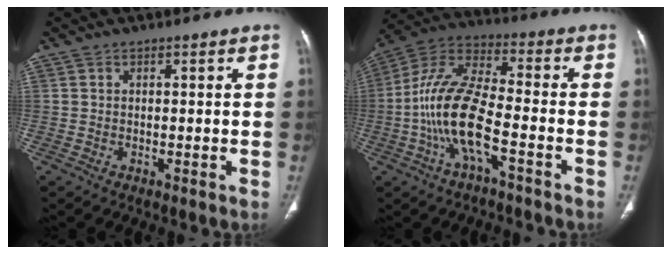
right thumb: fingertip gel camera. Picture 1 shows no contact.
{"total": 14.5, "force": [-4.4, 4.9, 12.9], "torque": [-0.269, 0.044, -0.087]}